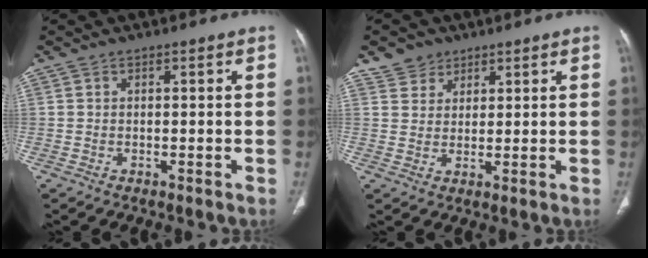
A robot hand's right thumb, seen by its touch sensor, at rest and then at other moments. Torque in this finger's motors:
{"motor_torque": [-0.38, 0.40, 0.03, -0.04, -0.02]}